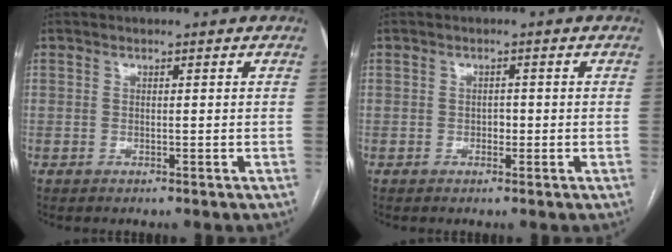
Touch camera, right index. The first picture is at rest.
{"total": 1.1, "force": [-0.3, 0.8, 0.7], "torque": [-0.010, 0.003, -0.005]}